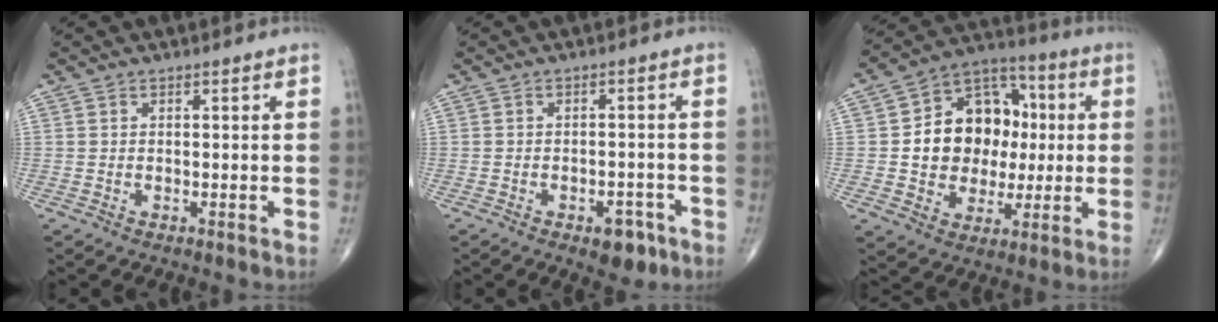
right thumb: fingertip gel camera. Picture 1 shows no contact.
{"total": 5.3, "force": [-2.9, 2.8, 3.5], "torque": [-0.029, 0.015, -0.034]}
{"total": 17.3, "force": [1.2, 13.4, 10.8], "torque": [-0.118, 0.027, 0.021]}